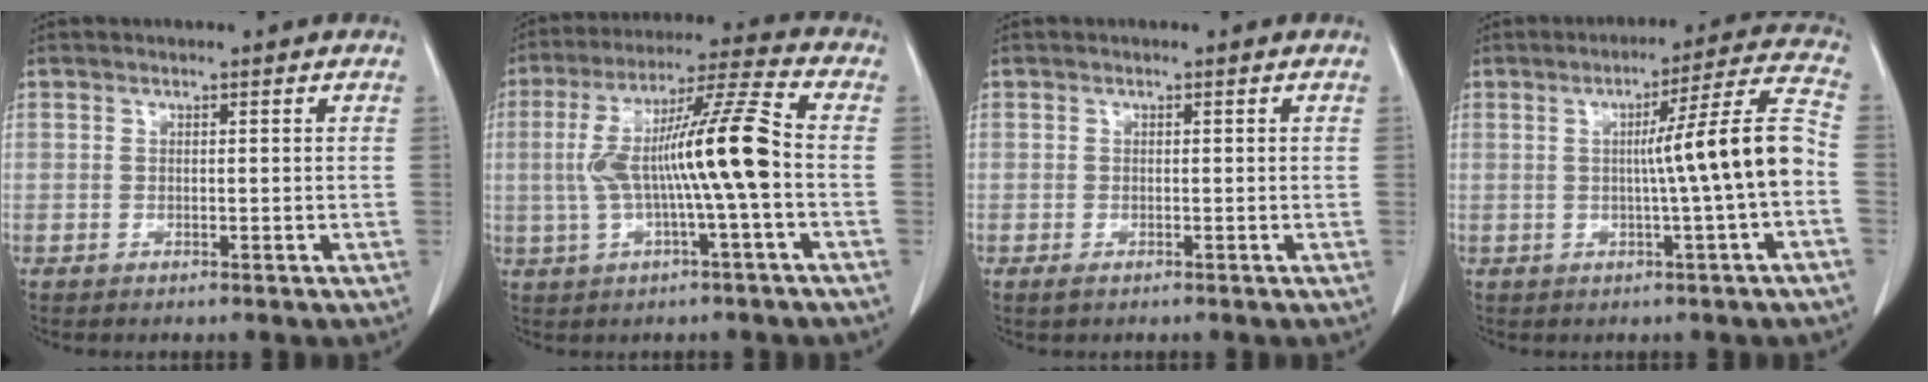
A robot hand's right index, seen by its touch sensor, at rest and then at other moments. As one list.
[{"total": 13.2, "force": [-1.0, 0.0, 13.1], "torque": [-0.245, 0.025, -0.023]}, {"total": 0.7, "force": [-0.4, 0.3, 0.5], "torque": [-0.012, -0.002, -0.002]}, {"total": 10.9, "force": [-1.2, -1.5, 10.8], "torque": [-0.153, 0.015, -0.018]}]